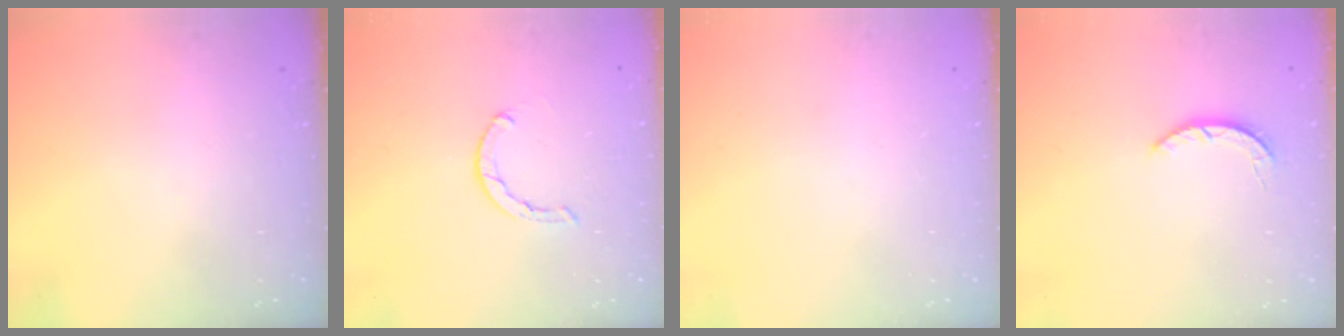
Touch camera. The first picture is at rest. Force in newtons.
{"total": 1.7, "press": 1.6, "slide": 0.3}
{"total": 0.0}
{"total": 2.2, "press": 2.2, "slide": 0.4}